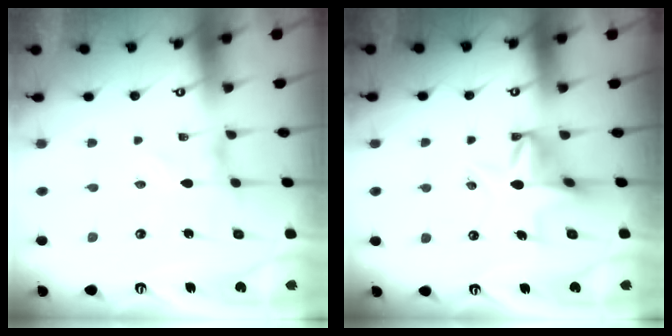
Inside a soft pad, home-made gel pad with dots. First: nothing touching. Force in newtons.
{"total": 11.5, "press": 11.5, "slide": 0.5}